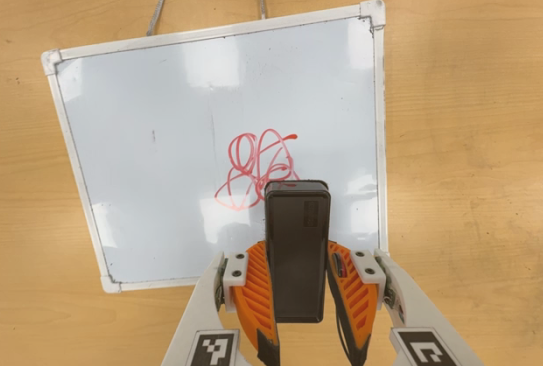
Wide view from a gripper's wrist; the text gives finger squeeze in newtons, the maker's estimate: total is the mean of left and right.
{"total": 4.6, "left": 3.3, "right": 5.9}